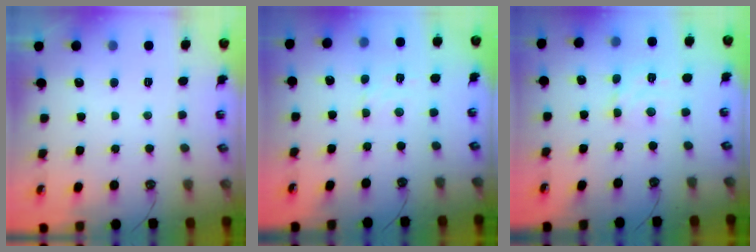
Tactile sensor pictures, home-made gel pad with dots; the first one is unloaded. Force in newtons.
{"total": 2.5, "press": 2.4, "slide": 0.6}
{"total": 3.8, "press": 3.8, "slide": 0.2}